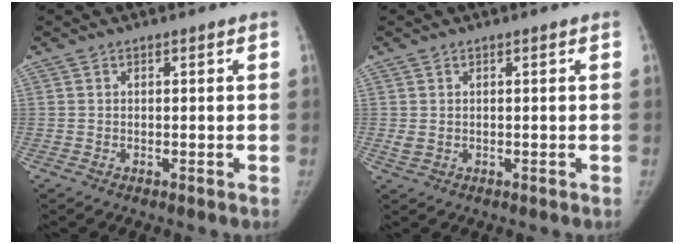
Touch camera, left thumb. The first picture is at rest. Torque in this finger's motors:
{"motor_torque": [0.04, 0.04, 0.39, -0.17, 0.02]}